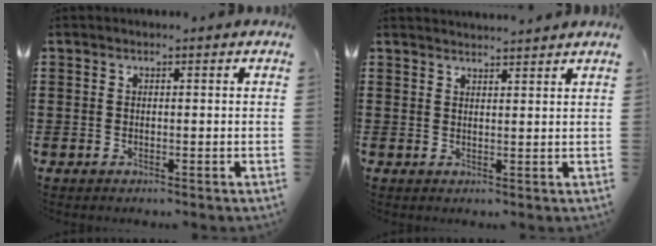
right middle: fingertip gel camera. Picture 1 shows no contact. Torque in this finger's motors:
{"motor_torque": [-0.18, 0.30, -0.17, -0.01]}